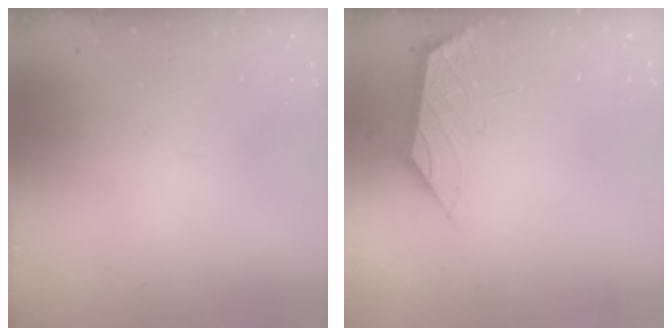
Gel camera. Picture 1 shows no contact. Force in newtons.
{"total": 0.9, "press": 0.8, "slide": 0.4}